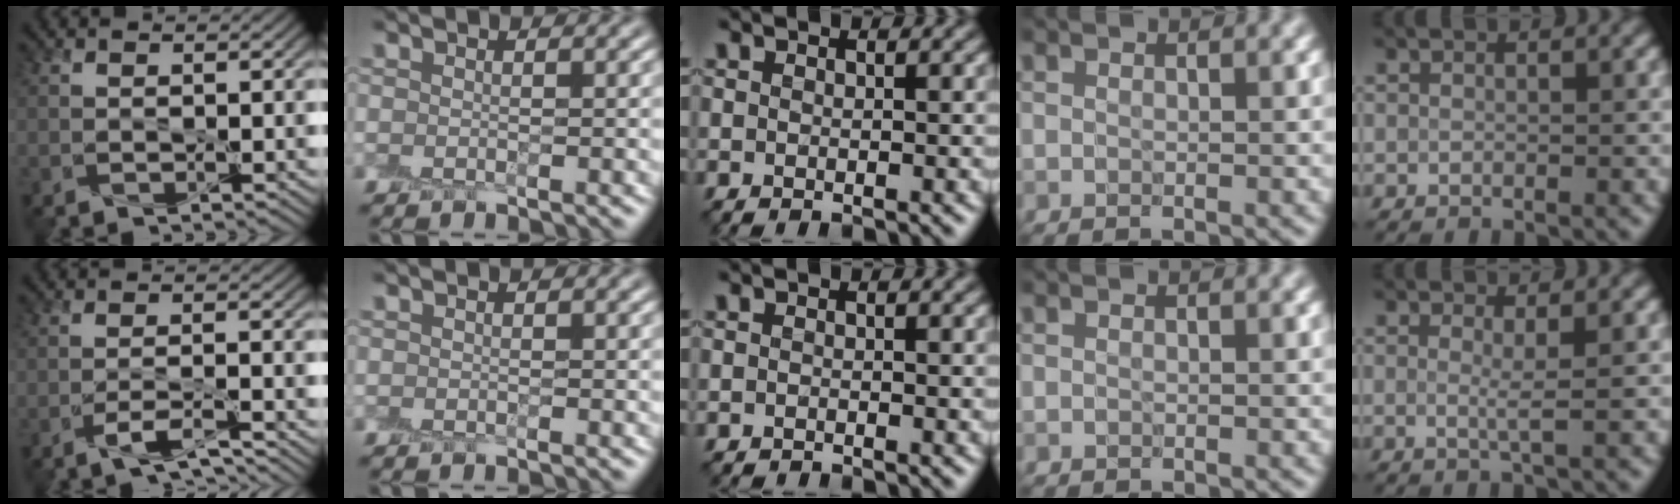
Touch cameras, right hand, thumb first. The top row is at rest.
{"thumb": {"total": 4.0, "force": [-2.8, 0.7, 2.7], "torque": [-0.055, 0.000, -0.055]}, "little": {"total": 1.3, "force": [0.2, 0.1, 1.2], "torque": [-0.024, -0.007, -0.001]}}